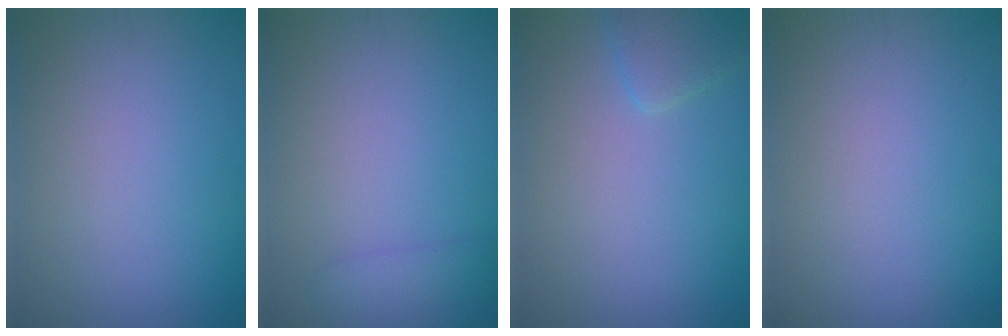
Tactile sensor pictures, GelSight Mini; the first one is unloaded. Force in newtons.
{"total": 1.7, "press": 1.6, "slide": 0.2}
{"total": 1.9, "press": 1.9, "slide": 0.1}
{"total": 0.0}